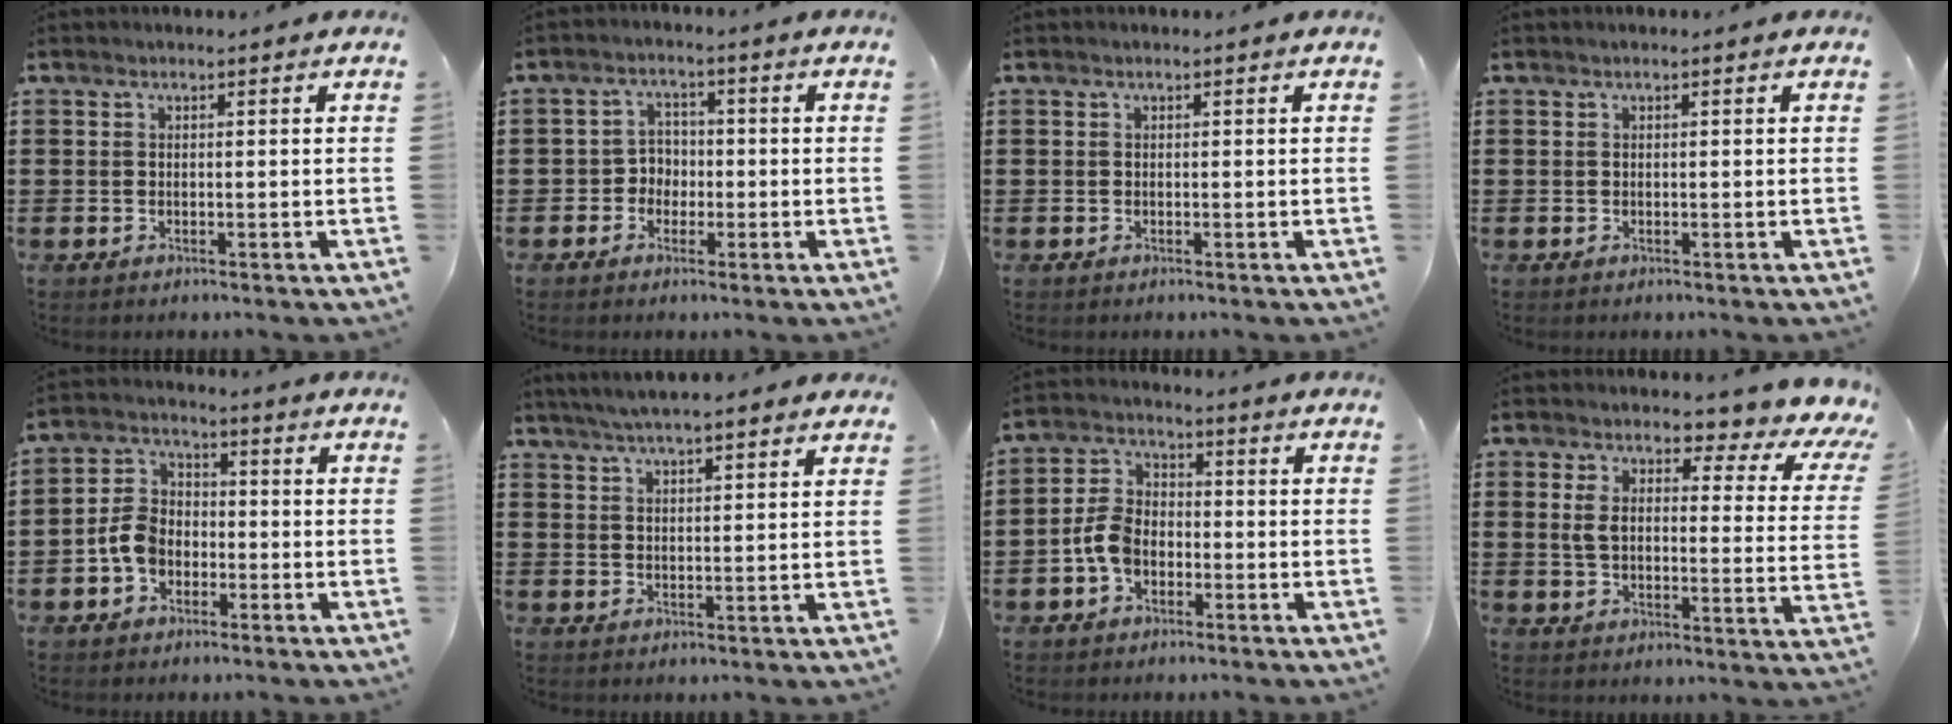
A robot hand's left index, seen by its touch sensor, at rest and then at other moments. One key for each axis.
{"total": 3.3, "fx": -1.3, "fy": 2.9, "fz": 0.9, "tx": -0.029, "ty": 0.009, "tz": -0.031}
{"total": 0.0}
{"total": 0.0}
{"total": 5.9, "fx": -2.1, "fy": 4.5, "fz": 3.3, "tx": -0.083, "ty": 0.011, "tz": -0.045}
{"total": 4.3, "fx": 3.8, "fy": 0.3, "fz": 1.8, "tx": -0.045, "ty": -0.003, "tz": 0.069}
{"total": 5.8, "fx": -2.0, "fy": 4.0, "fz": 3.7, "tx": -0.101, "ty": 0.003, "tz": -0.045}
{"total": 6.0, "fx": 3.7, "fy": 2.2, "fz": 4.1, "tx": -0.086, "ty": -0.025, "tz": 0.055}